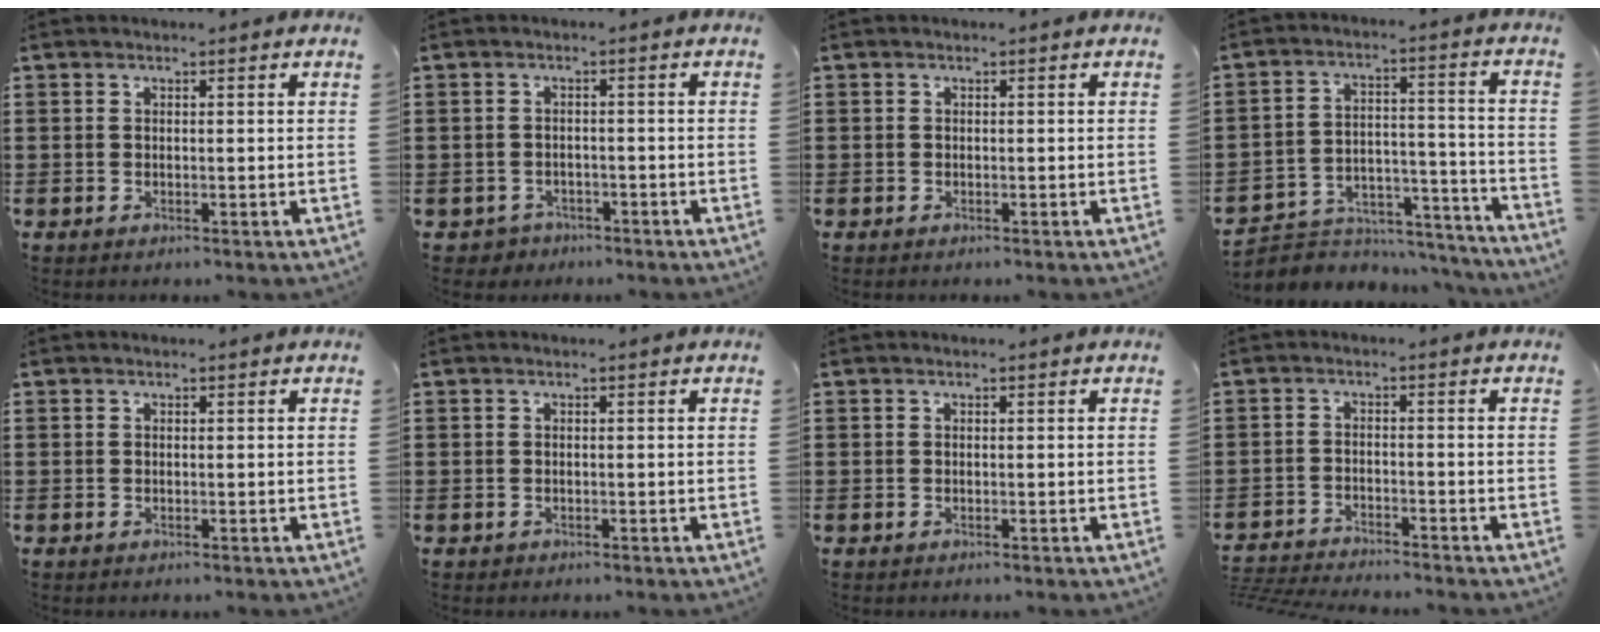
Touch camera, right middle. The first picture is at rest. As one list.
[{"total": 1.8, "force": [-1.6, 0.8, -0.2], "torque": [-0.006, -0.001, -0.036]}, {"total": 0.5, "force": [-0.3, 0.4, -0.1], "torque": [0.000, 0.002, -0.006]}, {"total": 4.5, "force": [-4.2, 1.8, 0.3], "torque": [-0.011, 0.008, -0.085]}, {"total": 0.0}, {"total": 0.0}, {"total": 0.0}, {"total": 3.3, "force": [-3.3, -0.1, 0.1], "torque": [-0.013, -0.004, -0.072]}]